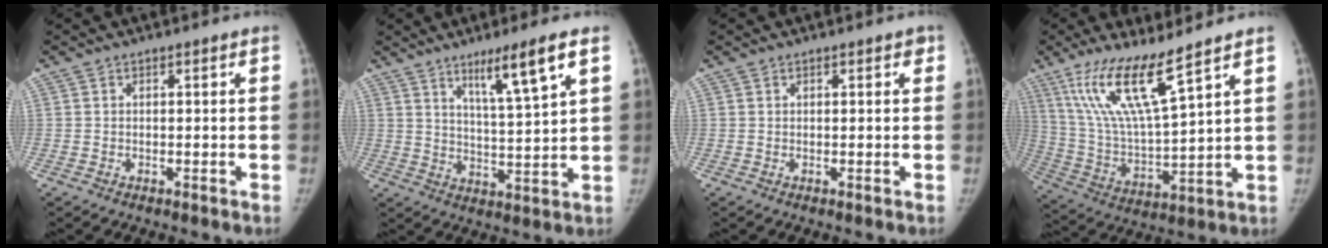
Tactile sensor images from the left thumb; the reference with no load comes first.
{"total": 9.6, "force": [5.5, 0.3, 7.9], "torque": [-0.134, -0.034, 0.096]}
{"total": 0.7, "force": [0.4, 0.4, 0.5], "torque": [0.004, 0.001, 0.000]}
{"total": 15.1, "force": [9.5, 2.1, 11.5], "torque": [-0.224, -0.056, 0.199]}